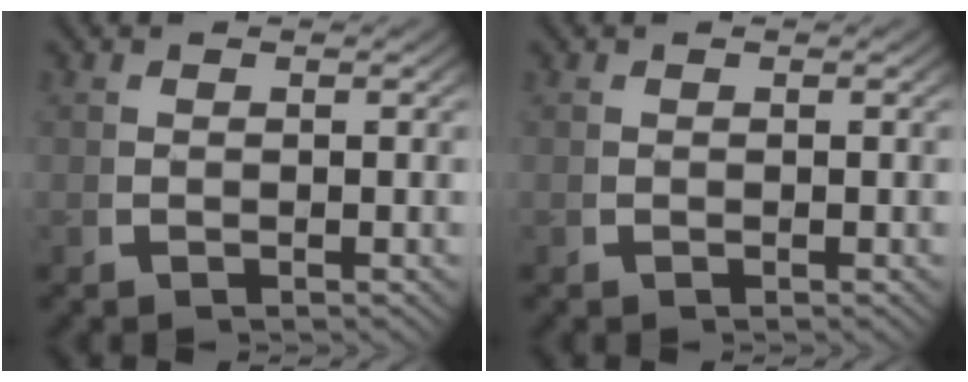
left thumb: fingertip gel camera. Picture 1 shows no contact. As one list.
[{"total": 0.0}]